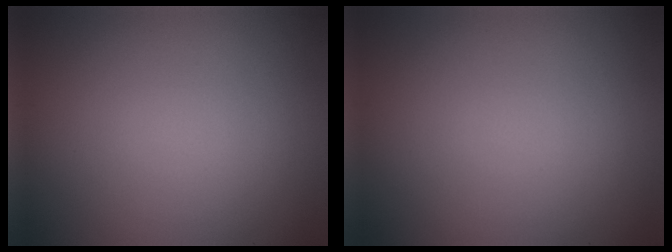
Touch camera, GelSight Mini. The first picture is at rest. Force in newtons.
{"total": 0.0}